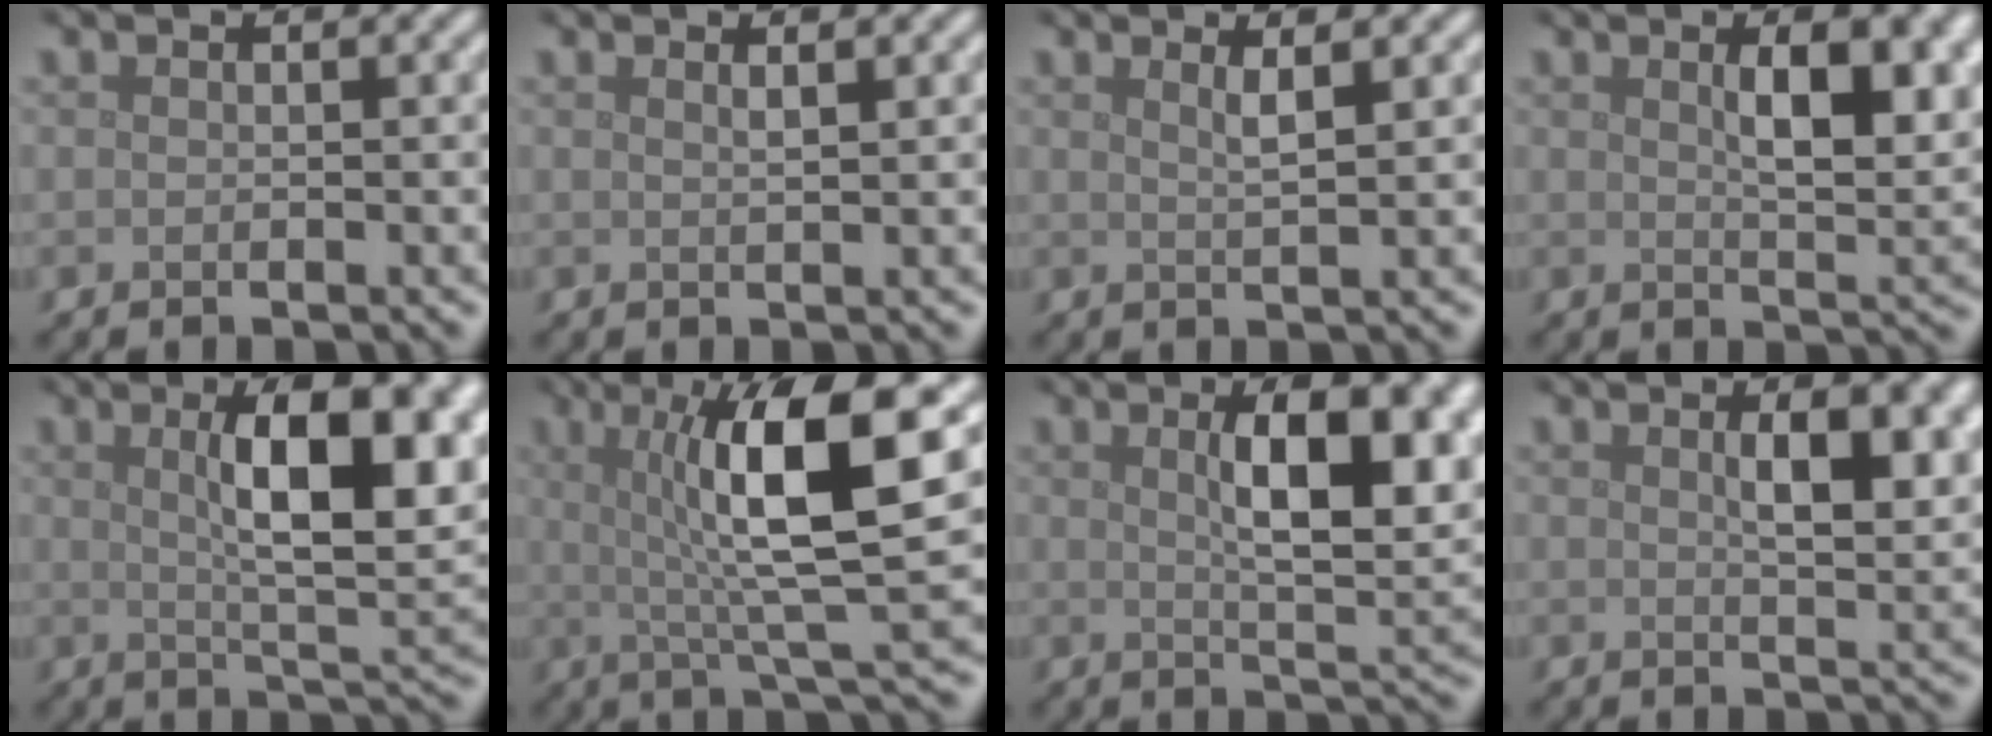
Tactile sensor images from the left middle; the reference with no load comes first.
{"total": 1.1, "force": [0.6, 0.4, 0.9], "torque": [-0.006, 0.003, 0.005]}
{"total": 1.8, "force": [0.9, 0.4, 1.5], "torque": [-0.019, 0.003, 0.009]}
{"total": 6.4, "force": [1.9, 2.3, 5.7], "torque": [-0.080, 0.000, 0.036]}
{"total": 10.7, "force": [2.6, 3.6, 9.8], "torque": [-0.136, 0.001, 0.044]}
{"total": 10.1, "force": [2.0, 2.0, 9.7], "torque": [-0.135, -0.001, 0.035]}
{"total": 9.5, "force": [2.5, 3.3, 8.6], "torque": [-0.122, 0.001, 0.043]}
{"total": 5.6, "force": [1.6, 1.9, 5.0], "torque": [-0.069, 0.003, 0.029]}